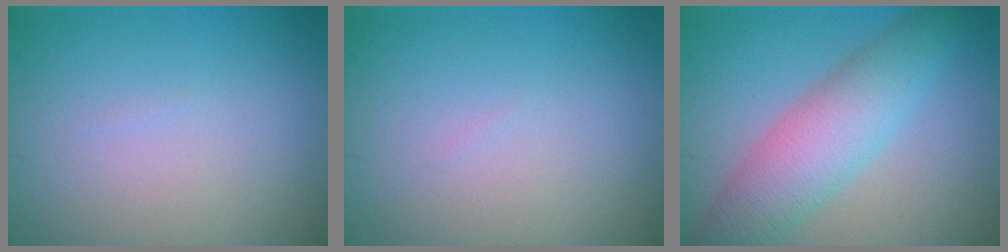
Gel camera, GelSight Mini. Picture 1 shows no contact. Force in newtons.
{"total": 0.0}
{"total": 5.9, "press": 5.9, "slide": 0.0}